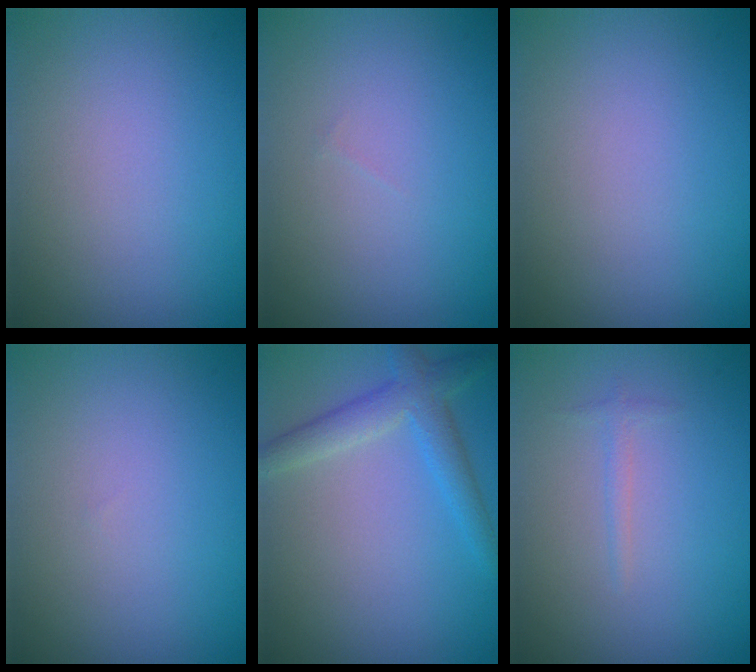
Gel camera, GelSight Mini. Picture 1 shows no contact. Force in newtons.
{"total": 0.0}
{"total": 0.0}
{"total": 0.0}
{"total": 3.2, "press": 3.2, "slide": 0.1}
{"total": 0.7, "press": 0.7, "slide": 0.0}